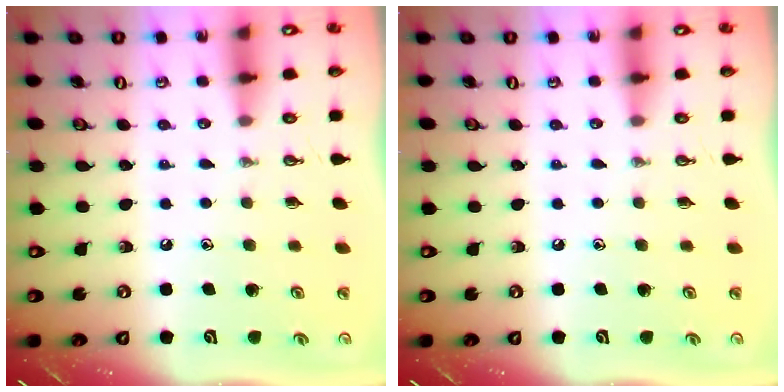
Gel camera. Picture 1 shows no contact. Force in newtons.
{"total": 0.0}